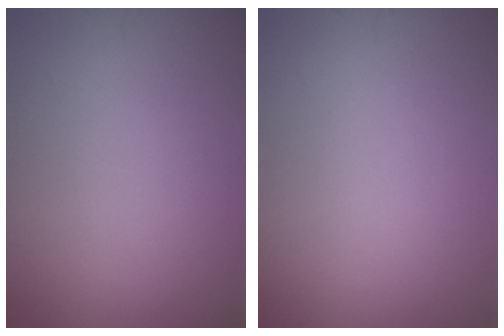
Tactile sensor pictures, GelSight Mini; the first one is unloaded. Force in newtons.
{"total": 0.0}